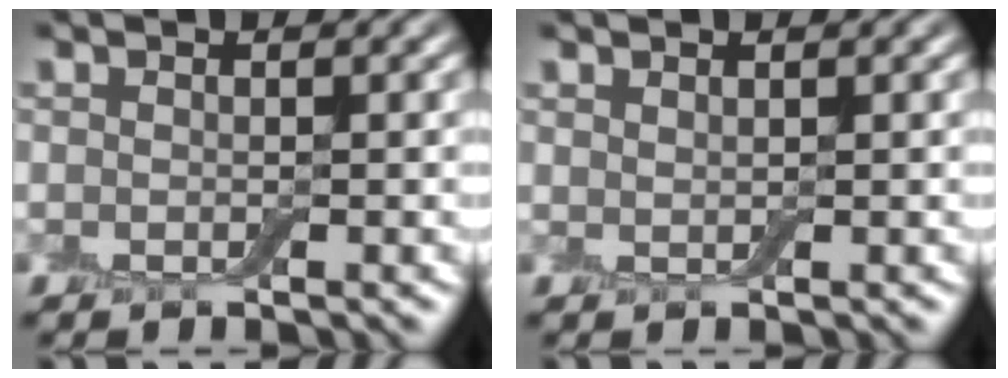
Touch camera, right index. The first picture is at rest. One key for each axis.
{"total": 0.5, "fx": 0.5, "fy": 0.1, "fz": 0.1, "tx": -0.002, "ty": 0.001, "tz": 0.012}